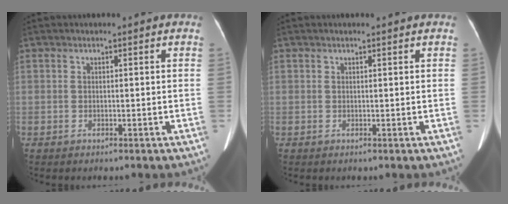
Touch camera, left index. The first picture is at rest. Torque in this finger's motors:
{"motor_torque": [0.09, 0.03, 0.06, 0.02]}